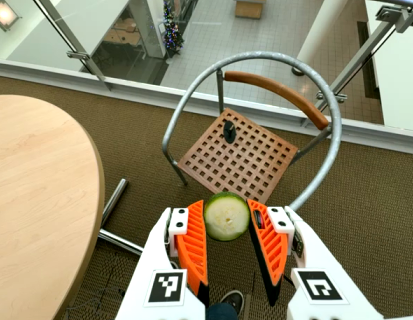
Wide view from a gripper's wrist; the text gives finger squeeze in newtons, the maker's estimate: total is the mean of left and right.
{"total": 9.9, "left": 10.3, "right": 9.5}